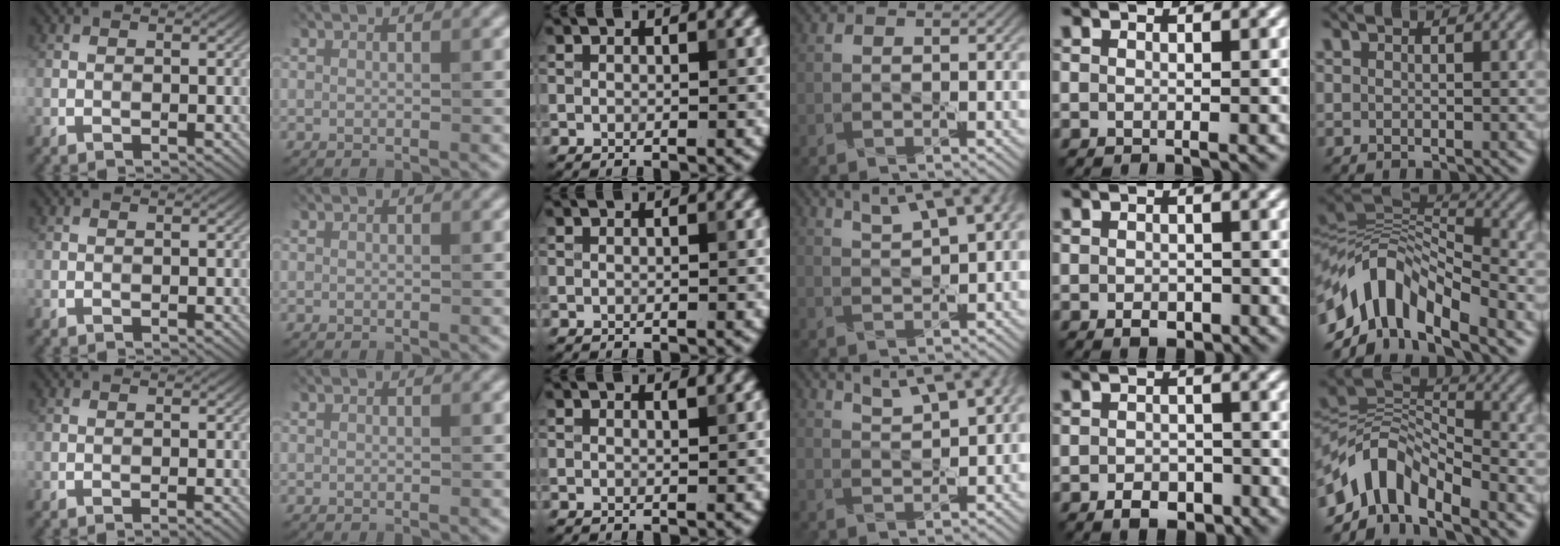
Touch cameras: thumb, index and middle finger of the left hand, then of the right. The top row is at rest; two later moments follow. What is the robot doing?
{"motion": "pour", "object": "sugar"}